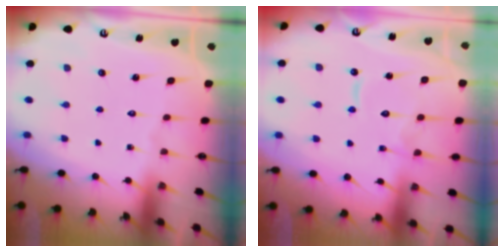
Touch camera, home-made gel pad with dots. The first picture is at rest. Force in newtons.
{"total": 10.8, "press": 10.7, "slide": 1.1}